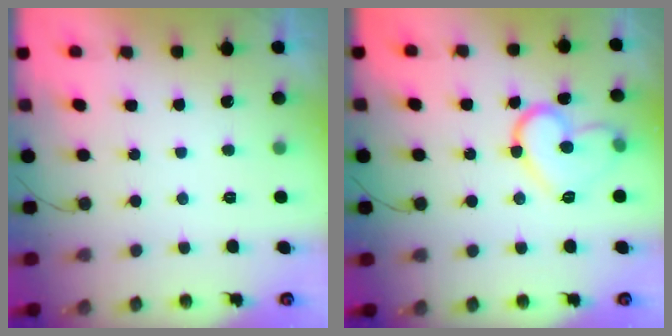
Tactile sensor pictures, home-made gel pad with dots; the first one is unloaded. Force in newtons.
{"total": 12.9, "press": 12.9, "slide": 0.6}